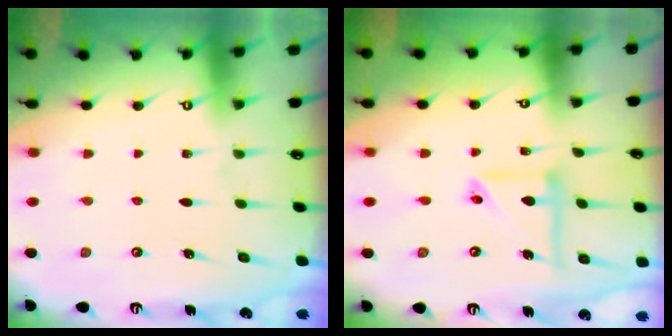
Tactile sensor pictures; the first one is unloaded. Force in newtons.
{"total": 9.0, "press": 9.0, "slide": 0.7}